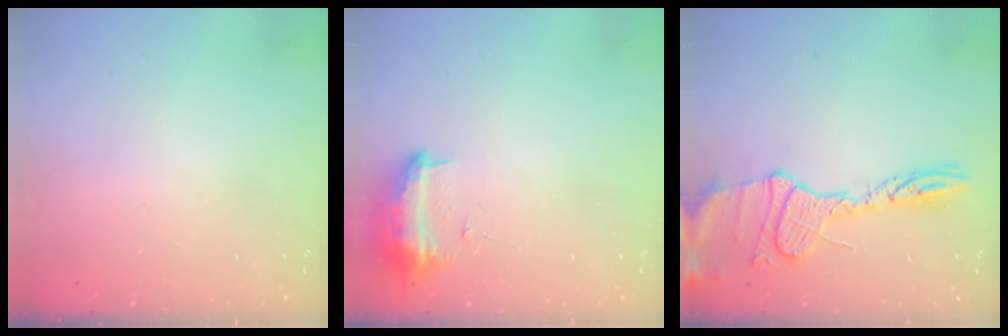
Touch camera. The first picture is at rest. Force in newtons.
{"total": 10.7, "press": 10.6, "slide": 0.7}
{"total": 14.8, "press": 14.8, "slide": 1.1}